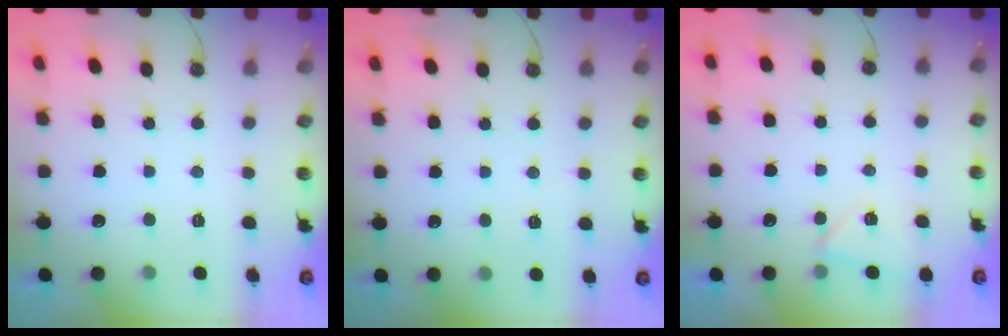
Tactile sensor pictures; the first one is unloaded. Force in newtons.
{"total": 2.6, "press": 2.5, "slide": 0.7}
{"total": 4.1, "press": 3.7, "slide": 1.7}